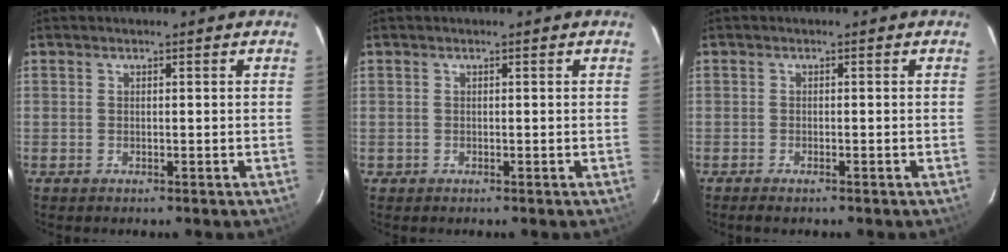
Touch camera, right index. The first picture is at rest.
{"total": 0.9, "force": [-0.3, 0.9, -0.1], "torque": [-0.001, 0.004, -0.002]}
{"total": 1.4, "force": [-1.2, 0.3, 0.7], "torque": [-0.017, -0.003, -0.023]}